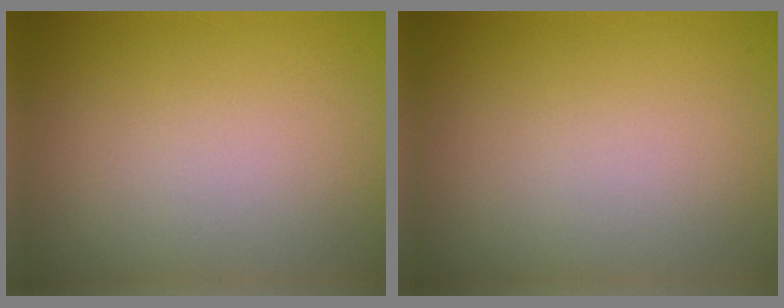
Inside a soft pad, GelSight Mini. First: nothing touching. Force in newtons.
{"total": 0.0}